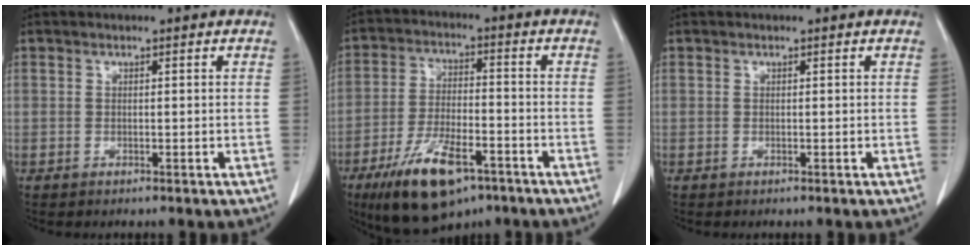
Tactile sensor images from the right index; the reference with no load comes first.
{"total": 13.3, "force": [-8.0, 4.8, 9.5], "torque": [-0.184, -0.011, -0.130]}
{"total": 0.0}